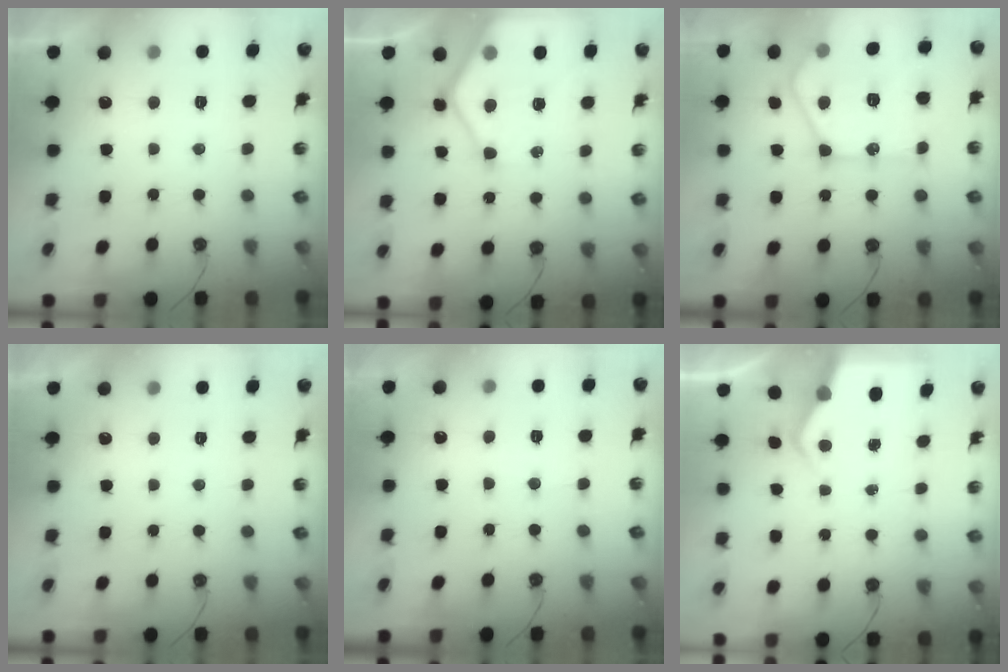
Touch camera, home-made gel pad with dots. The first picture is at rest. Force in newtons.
{"total": 14.1, "press": 14.0, "slide": 1.5}
{"total": 19.1, "press": 19.1, "slide": 1.0}
{"total": 0.0}
{"total": 5.2, "press": 5.2, "slide": 0.7}
{"total": 4.7, "press": 4.7, "slide": 0.5}